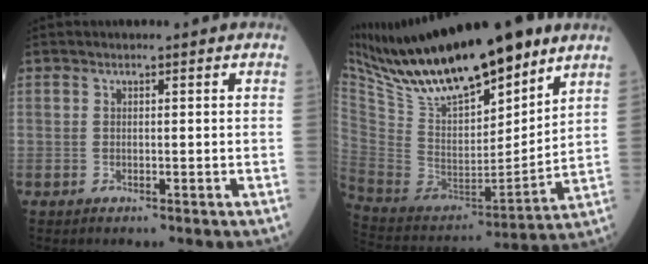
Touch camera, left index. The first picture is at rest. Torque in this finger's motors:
{"motor_torque": [0.98, -1.16, 0.43, 0.21]}